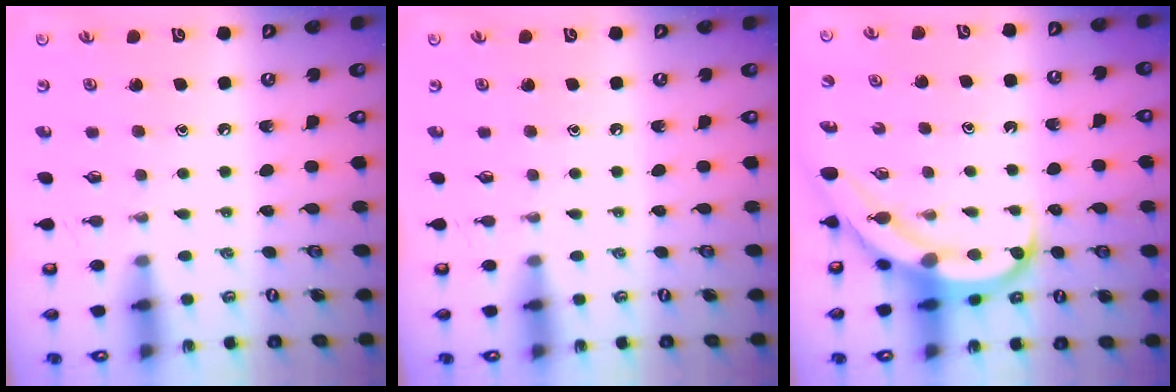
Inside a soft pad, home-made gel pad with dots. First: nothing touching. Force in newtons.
{"total": 0.0}
{"total": 8.4, "press": 8.3, "slide": 1.0}